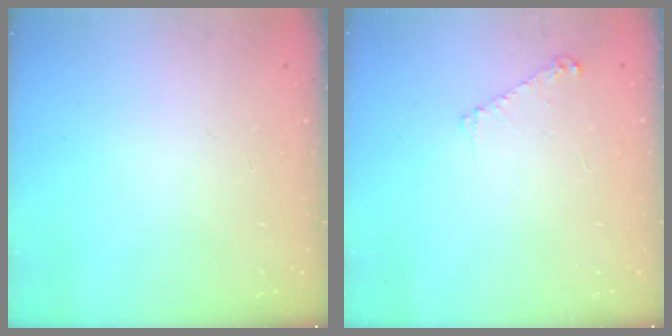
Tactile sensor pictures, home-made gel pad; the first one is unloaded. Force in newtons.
{"total": 4.5, "press": 4.5, "slide": 0.5}